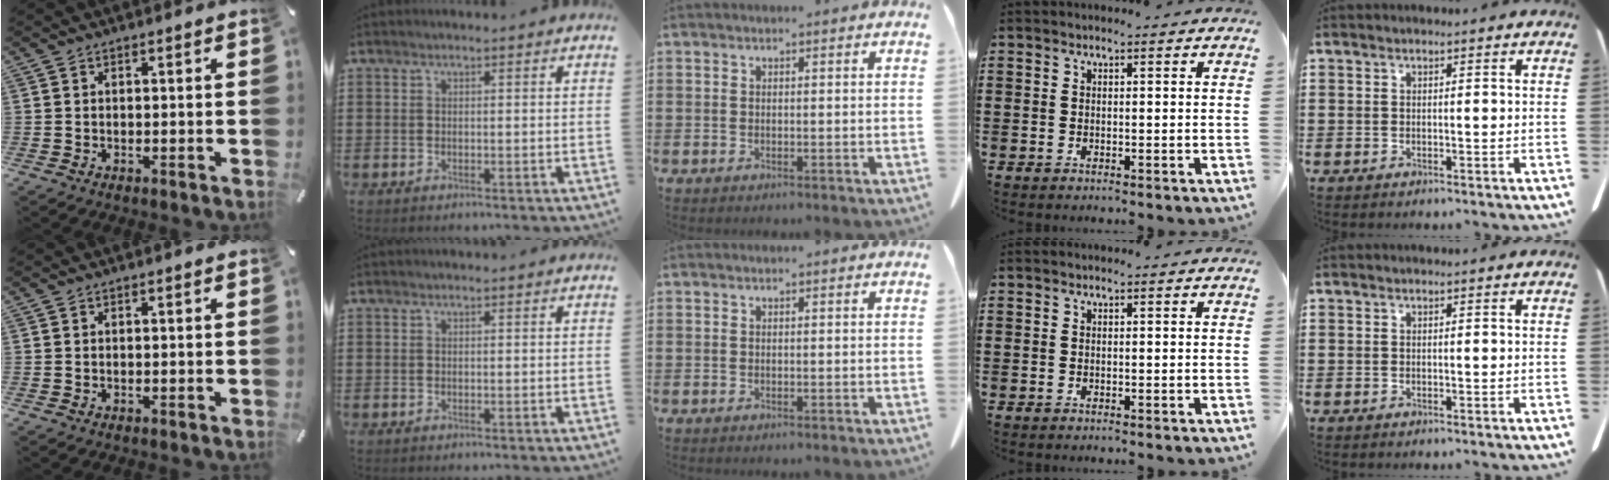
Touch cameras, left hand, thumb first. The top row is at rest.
{}